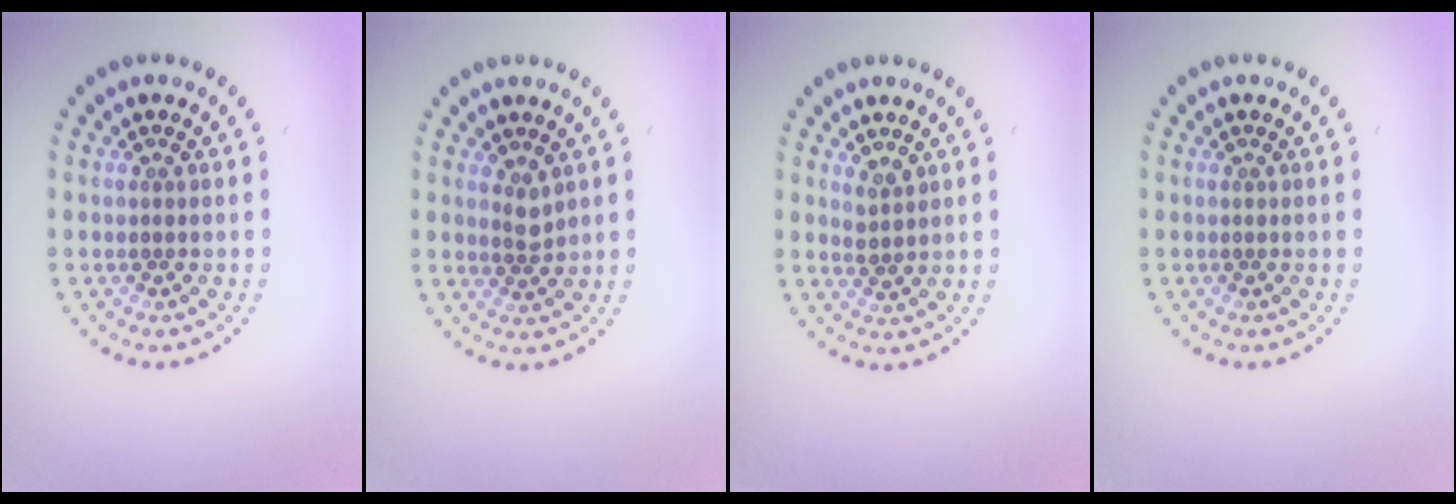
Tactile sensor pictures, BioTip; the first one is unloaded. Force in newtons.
{"total": 1.4, "press": 1.1, "slide": 0.9}
{"total": 1.4, "press": 1.0, "slide": 1.0}
{"total": 0.0}